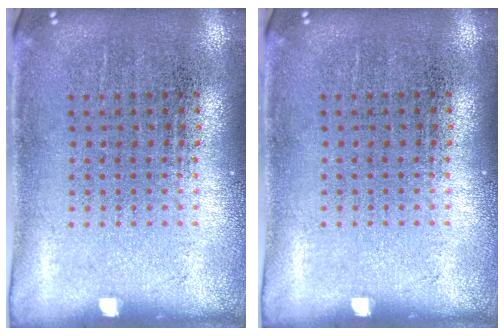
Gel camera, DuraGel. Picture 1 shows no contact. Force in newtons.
{"total": 0.0}